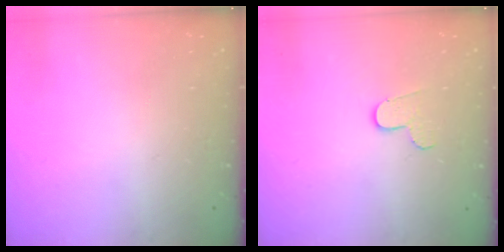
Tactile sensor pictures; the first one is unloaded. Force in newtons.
{"total": 6.1, "press": 6.1, "slide": 0.5}